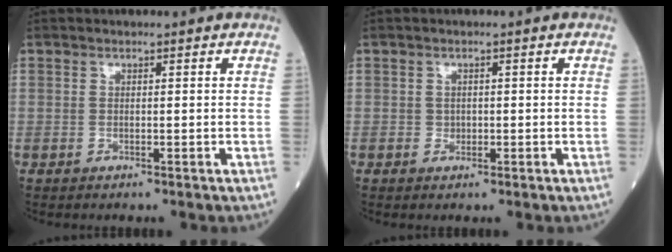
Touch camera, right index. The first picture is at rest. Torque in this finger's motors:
{"motor_torque": [0.09, 0.05, 0.00, -0.01]}